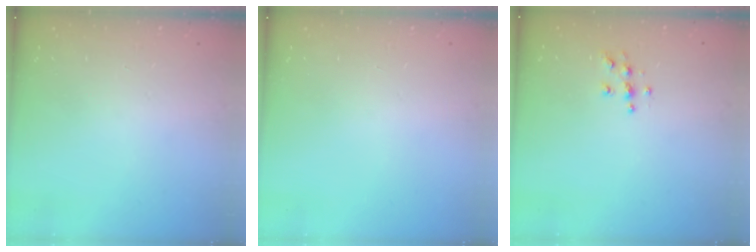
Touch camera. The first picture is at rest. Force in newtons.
{"total": 0.0}
{"total": 5.4, "press": 5.4, "slide": 0.1}